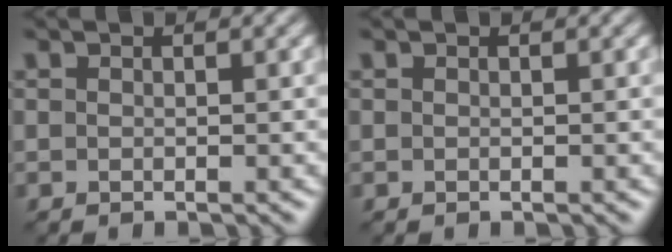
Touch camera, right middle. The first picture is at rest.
{"total": 0.0}